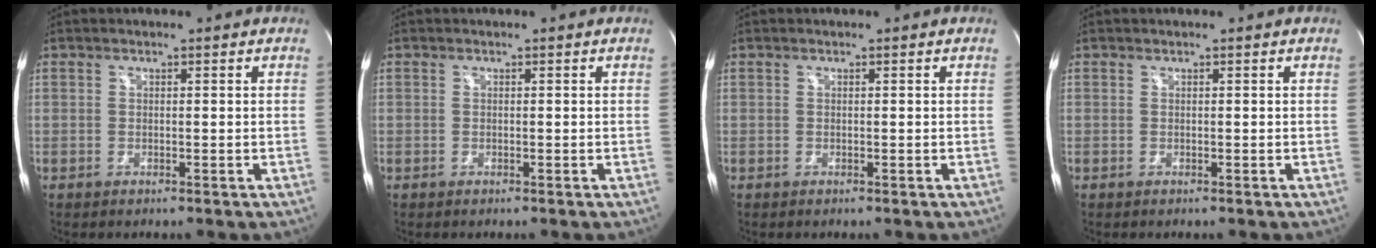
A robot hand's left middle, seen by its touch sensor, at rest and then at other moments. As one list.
[{"total": 0.0}, {"total": 0.0}, {"total": 0.0}]